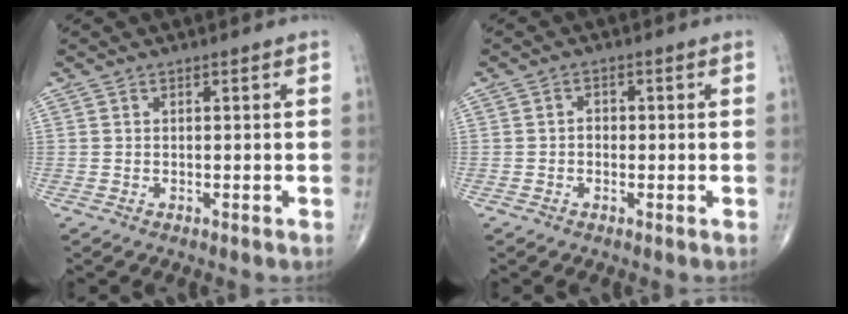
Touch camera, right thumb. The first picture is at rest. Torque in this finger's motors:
{"motor_torque": [0.02, -0.24, 0.27, 0.02, 0.04]}